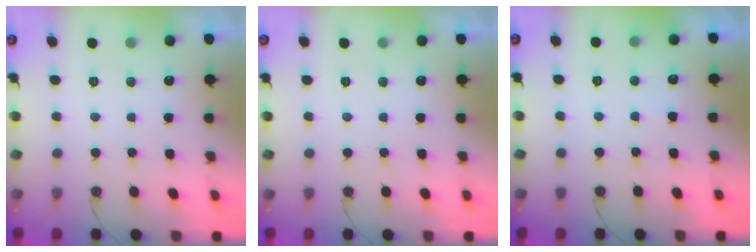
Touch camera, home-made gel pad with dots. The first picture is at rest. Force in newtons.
{"total": 0.0}
{"total": 3.0, "press": 3.0, "slide": 0.4}